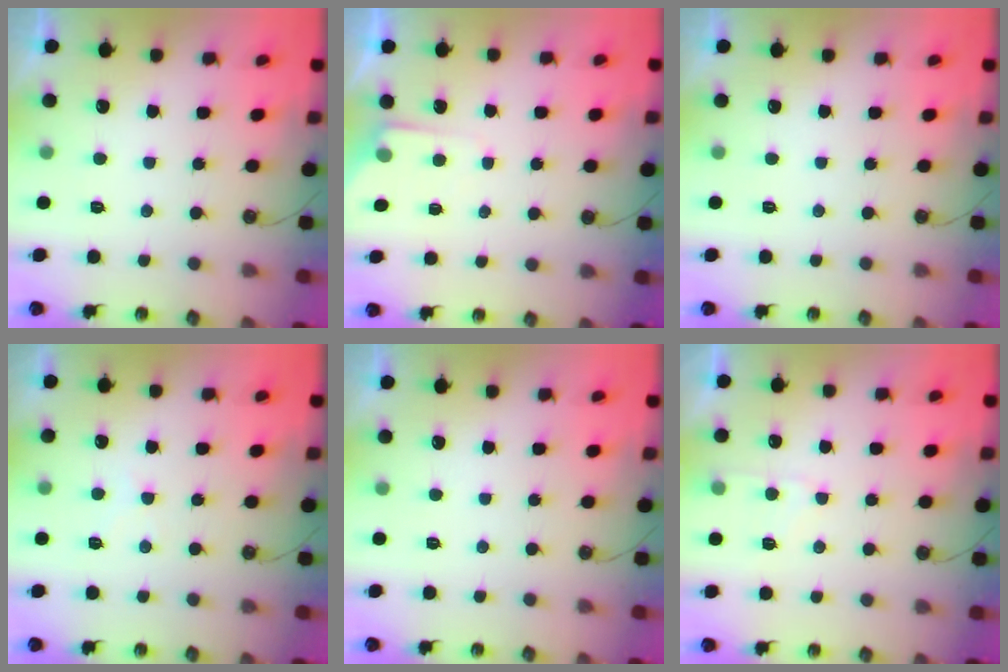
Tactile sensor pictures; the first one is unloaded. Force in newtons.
{"total": 3.4, "press": 3.4, "slide": 0.6}
{"total": 0.0}
{"total": 5.5, "press": 5.5, "slide": 0.6}
{"total": 0.0}
{"total": 5.1, "press": 5.0, "slide": 0.6}